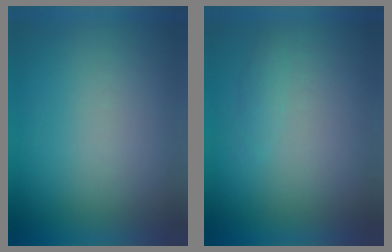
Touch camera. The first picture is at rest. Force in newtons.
{"total": 1.4}